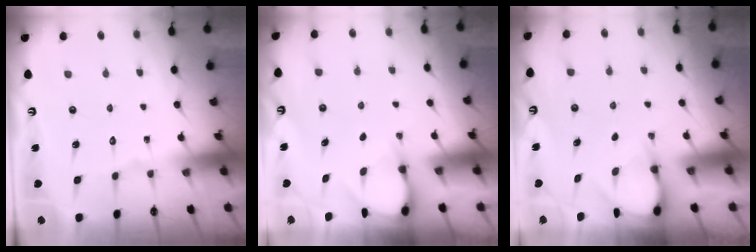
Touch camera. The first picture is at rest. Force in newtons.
{"total": 3.1, "press": 3.1, "slide": 0.4}
{"total": 3.2, "press": 3.2, "slide": 0.3}